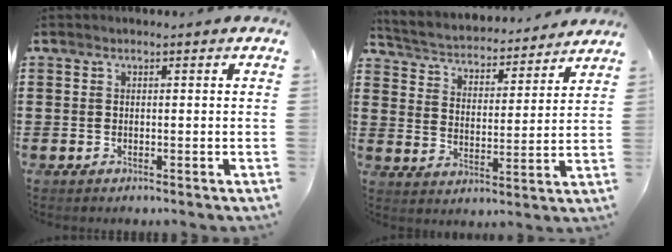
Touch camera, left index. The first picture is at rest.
{"total": 3.4, "force": [3.3, 0.3, 0.3], "torque": [-0.028, -0.031, 0.049]}